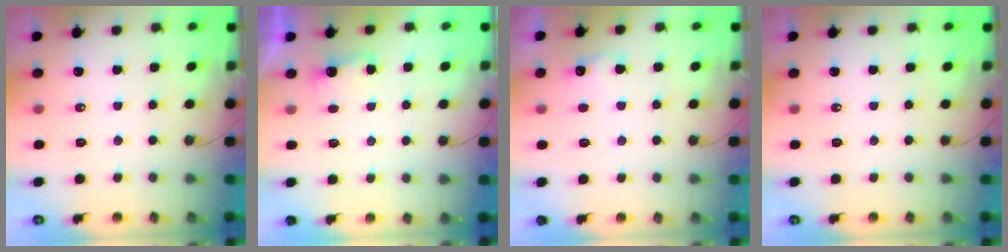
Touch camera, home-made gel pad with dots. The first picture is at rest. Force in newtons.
{"total": 2.7, "press": 2.5, "slide": 0.9}
{"total": 6.9, "press": 6.8, "slide": 1.3}
{"total": 0.0}